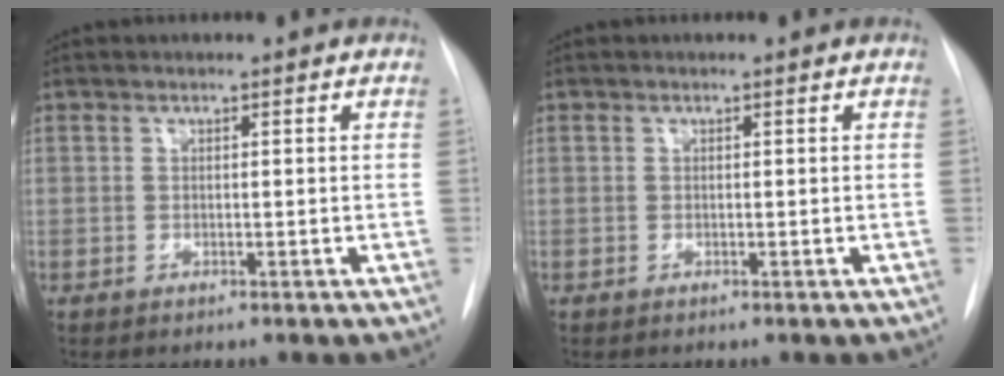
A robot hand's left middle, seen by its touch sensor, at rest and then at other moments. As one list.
[{"total": 0.0}]